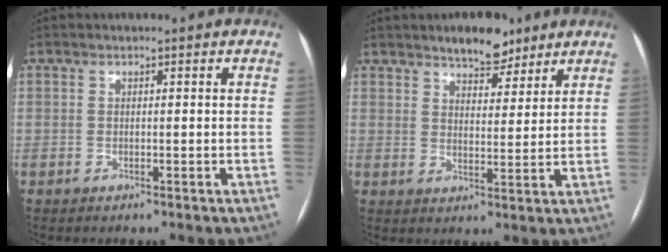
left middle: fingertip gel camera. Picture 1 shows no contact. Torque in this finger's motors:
{"motor_torque": [0.41, -0.41, 0.08, 0.04]}